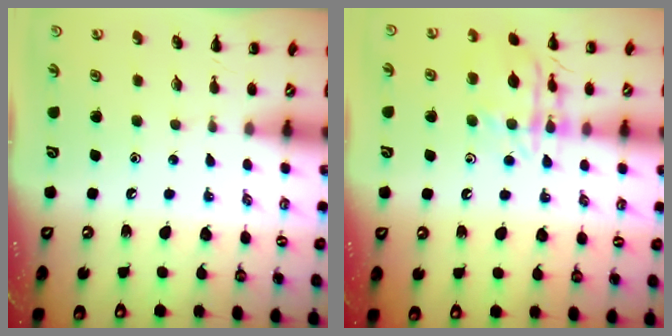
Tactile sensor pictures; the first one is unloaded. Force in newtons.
{"total": 14.8, "press": 14.7, "slide": 1.1}